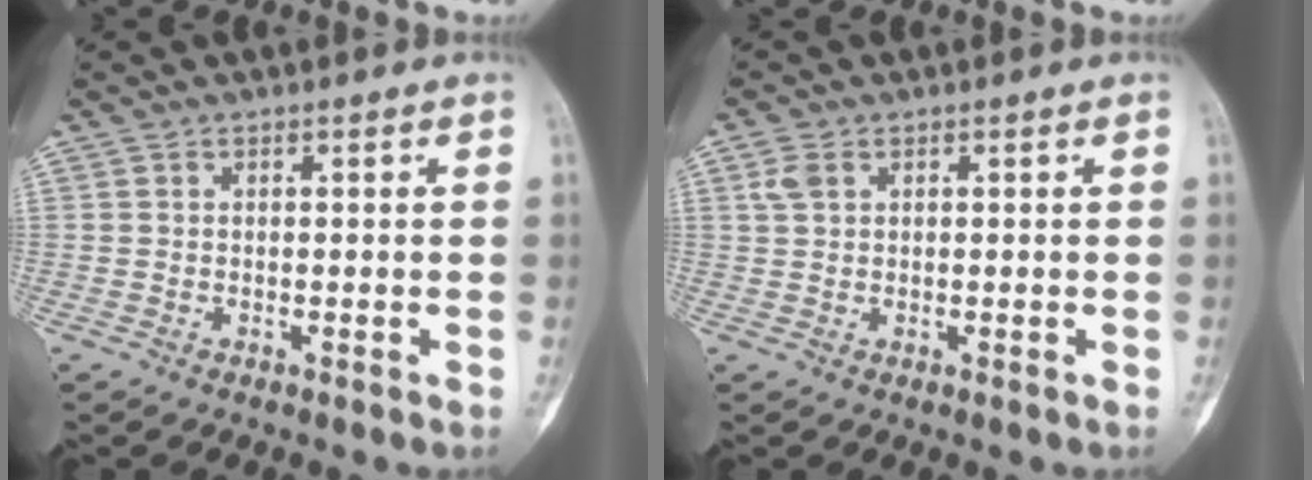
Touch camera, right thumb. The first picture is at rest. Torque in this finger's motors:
{"motor_torque": [0.14, 0.09, 0.25, 0.07, 0.03]}